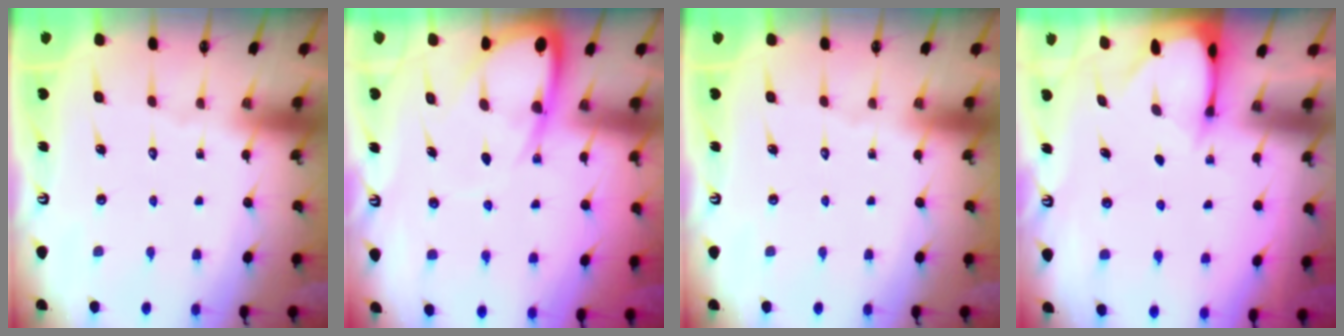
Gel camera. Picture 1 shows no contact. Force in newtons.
{"total": 9.2, "press": 9.2, "slide": 0.9}
{"total": 0.0}
{"total": 2.4, "press": 2.3, "slide": 0.3}